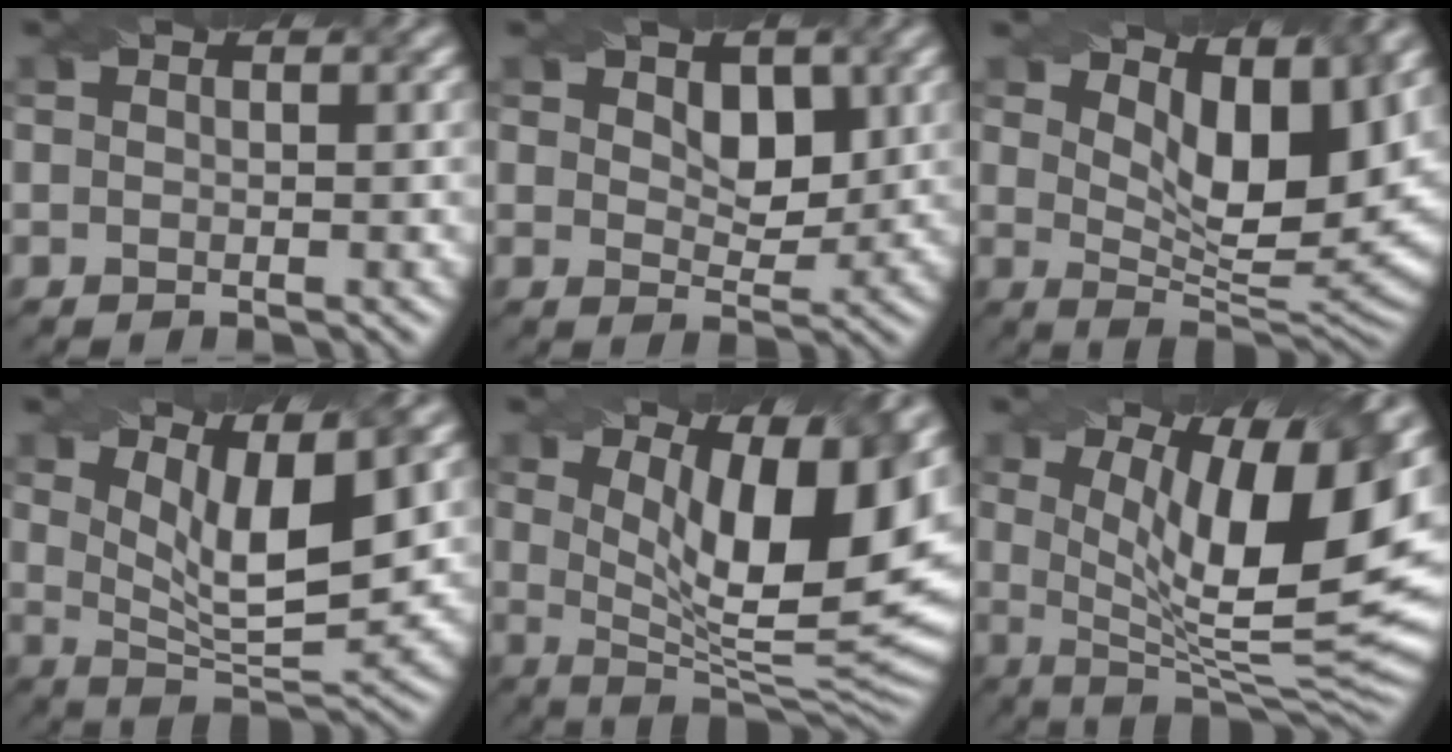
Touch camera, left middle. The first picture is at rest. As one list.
[{"total": 3.0, "force": [1.3, 1.8, 1.9], "torque": [-0.032, -0.009, 0.022]}, {"total": 8.3, "force": [4.0, 3.1, 6.5], "torque": [-0.108, -0.010, 0.070]}, {"total": 7.2, "force": [3.4, 2.0, 6.0], "torque": [-0.102, -0.005, 0.061]}, {"total": 12.9, "force": [4.7, 4.0, 11.3], "torque": [-0.155, -0.010, 0.080]}, {"total": 14.3, "force": [4.0, 4.5, 13.0], "torque": [-0.180, -0.005, 0.071]}]